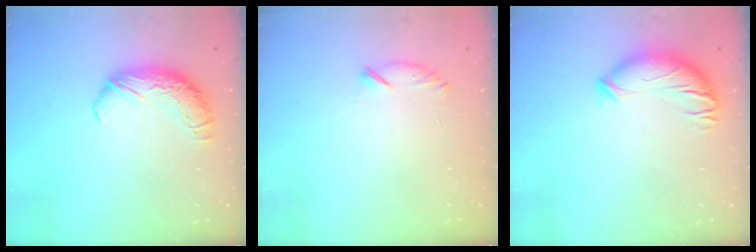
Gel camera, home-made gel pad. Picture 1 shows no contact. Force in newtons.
{"total": 6.3, "press": 6.2, "slide": 1.2}
{"total": 3.7, "press": 2.9, "slide": 2.4}